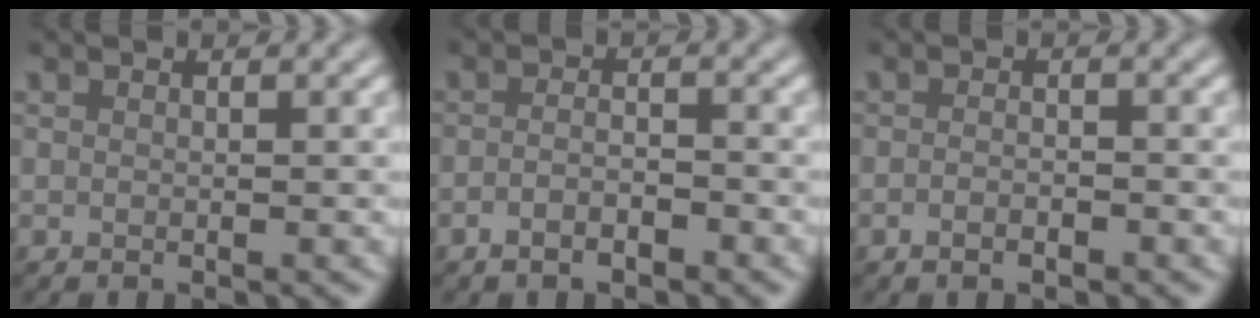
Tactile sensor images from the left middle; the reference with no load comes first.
{"total": 1.9, "force": [-1.2, 0.6, 1.4], "torque": [-0.026, 0.002, -0.023]}
{"total": 1.3, "force": [-0.7, 0.5, 1.0], "torque": [-0.018, -0.001, -0.014]}